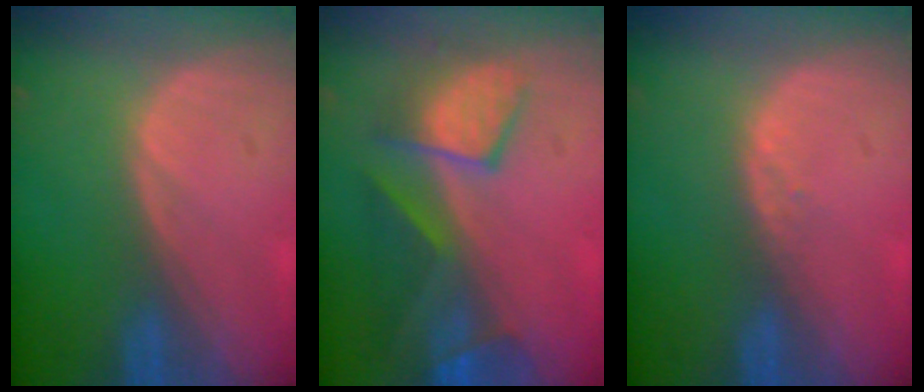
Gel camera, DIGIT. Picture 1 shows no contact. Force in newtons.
{"total": 9.4, "press": 8.4, "slide": 4.2}
{"total": 1.1, "press": 0.8, "slide": 0.7}